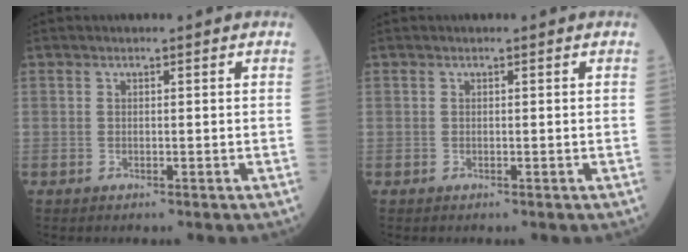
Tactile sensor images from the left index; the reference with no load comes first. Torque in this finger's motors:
{"motor_torque": [-0.04, 0.04, 0.00, 0.00]}